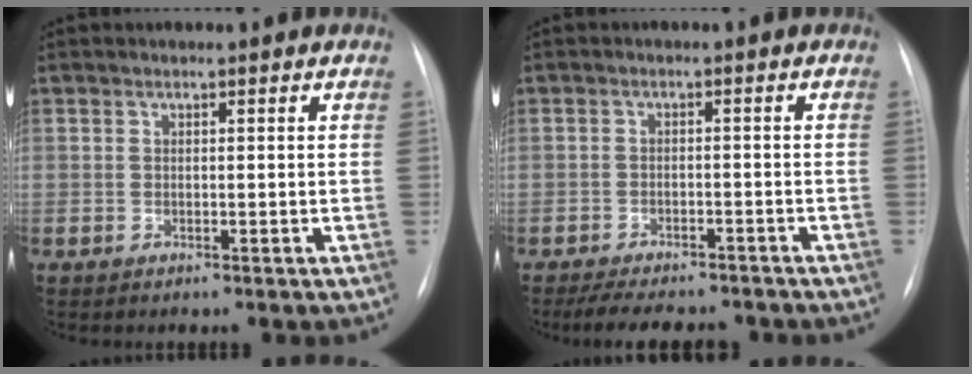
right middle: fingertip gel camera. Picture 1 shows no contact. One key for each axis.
{"total": 10.6, "fx": -9.2, "fy": 3.2, "fz": 4.2, "tx": -0.066, "ty": 0.000, "tz": -0.123}